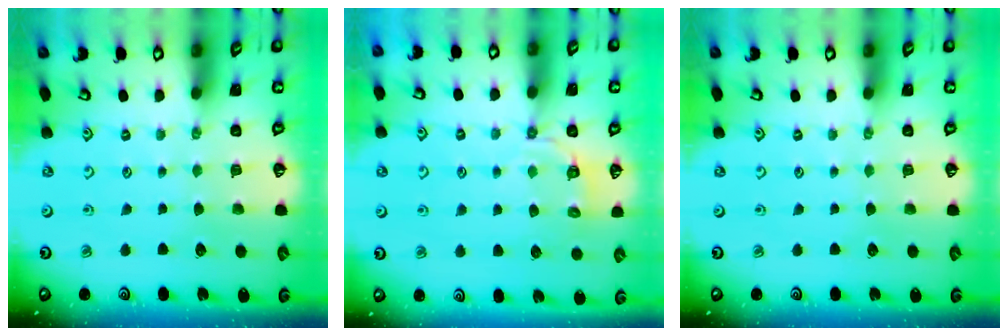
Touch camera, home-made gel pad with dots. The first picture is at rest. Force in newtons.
{"total": 4.4, "press": 4.0, "slide": 1.9}
{"total": 0.0}